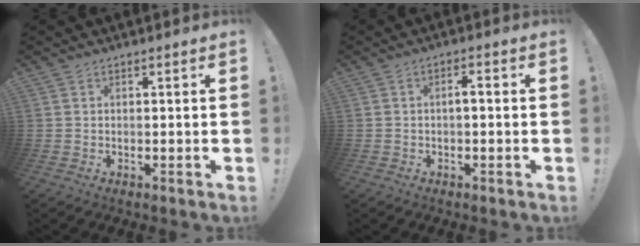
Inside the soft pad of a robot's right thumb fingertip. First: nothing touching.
{"total": 2.2, "force": [-0.7, 0.7, 2.0], "torque": [-0.038, 0.009, -0.016]}